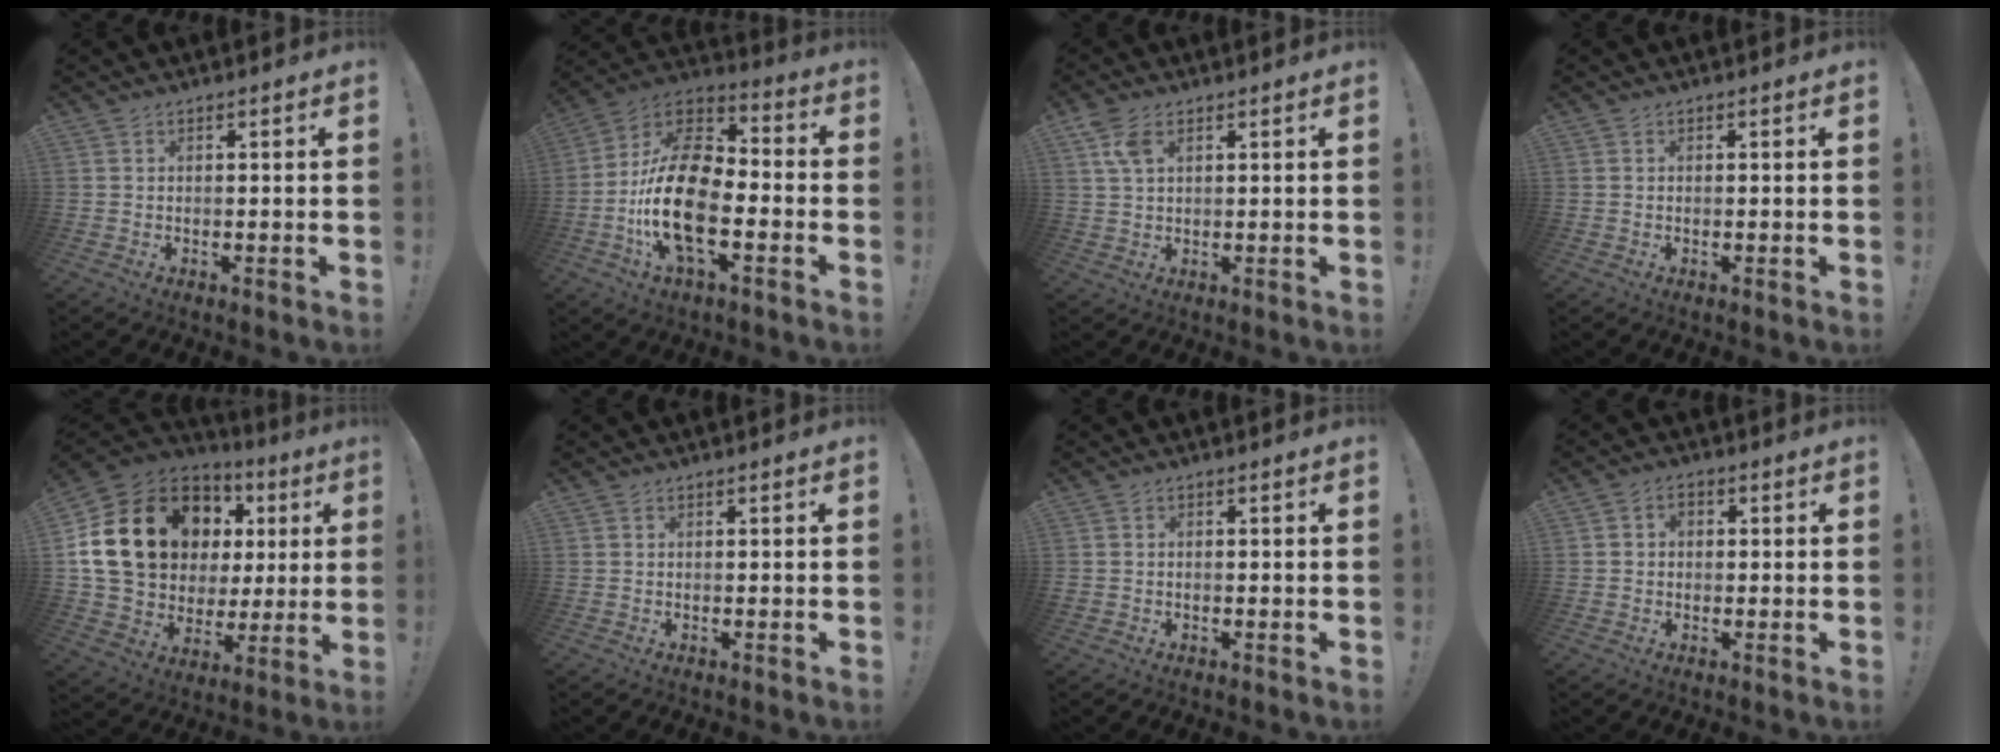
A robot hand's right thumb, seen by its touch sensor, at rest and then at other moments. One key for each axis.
{"total": 21.8, "fx": -5.3, "fy": 11.5, "fz": 17.8, "tx": -0.354, "ty": 0.024, "tz": -0.085}
{"total": 5.9, "fx": 2.6, "fy": 2.9, "fz": 4.4, "tx": -0.094, "ty": -0.003, "tz": 0.050}
{"total": 0.0}
{"total": 23.1, "fx": 8.3, "fy": 16.3, "fz": 14.0, "tx": -0.249, "ty": -0.025, "tz": 0.186}
{"total": 0.0}
{"total": 1.0, "fx": -0.5, "fy": 0.8, "fz": 0.3, "tx": -0.005, "ty": 0.003, "tz": -0.009}
{"total": 2.6, "fx": -0.3, "fy": 2.3, "fz": 1.3, "tx": -0.017, "ty": 0.005, "tz": -0.006}